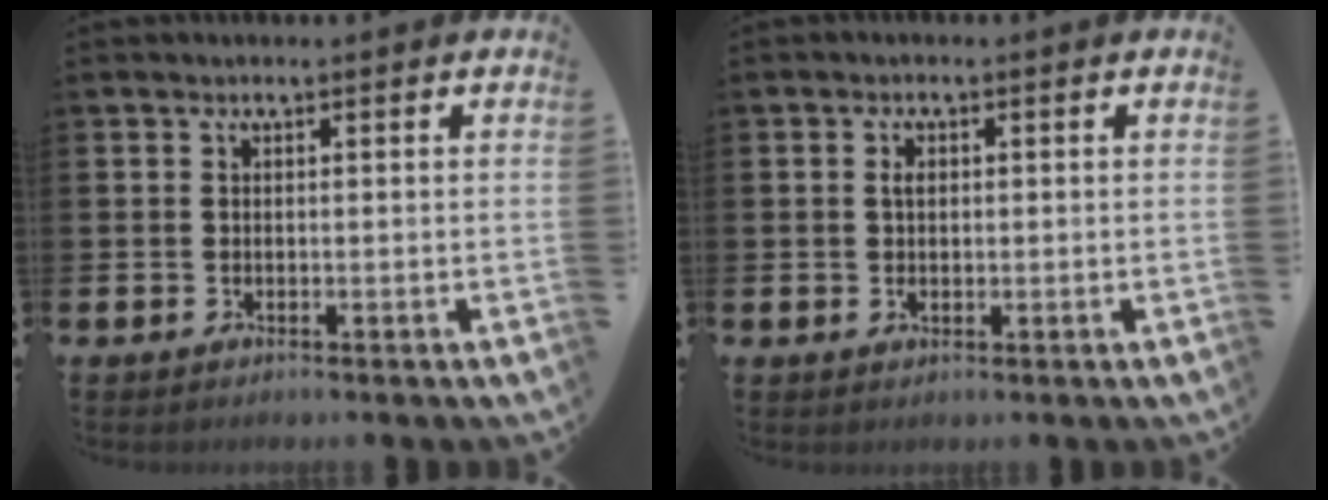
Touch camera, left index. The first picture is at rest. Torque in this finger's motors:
{"motor_torque": [0.75, -0.17, 0.25, 0.03]}